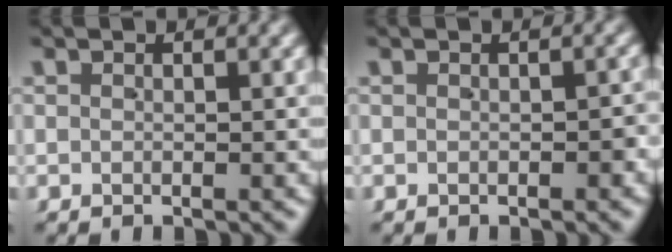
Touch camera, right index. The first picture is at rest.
{"total": 1.1, "force": [-0.5, 0.7, 0.8], "torque": [-0.008, -0.002, -0.006]}